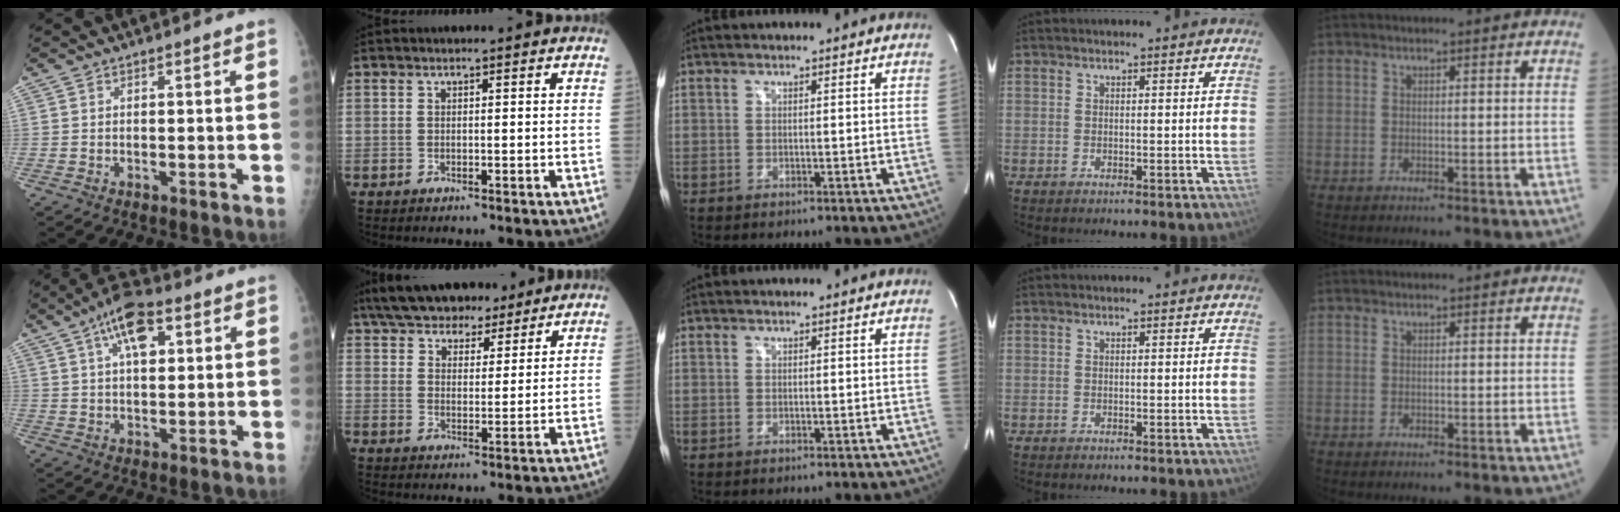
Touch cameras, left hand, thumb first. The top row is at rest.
{"thumb": {"total": 10.2, "force": [4.3, 4.9, 7.9], "torque": [-0.121, 0.003, 0.068]}, "index": {"total": 15.2, "force": [12.7, 5.5, 6.4], "torque": [-0.111, 0.035, 0.201]}}